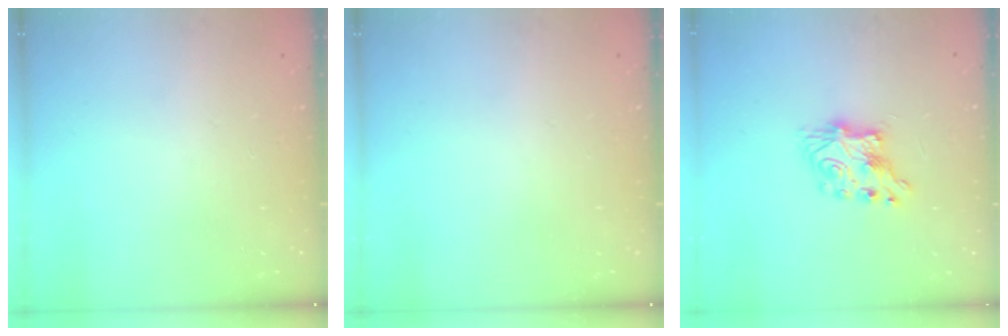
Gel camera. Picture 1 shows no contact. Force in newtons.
{"total": 0.0}
{"total": 7.5, "press": 7.5, "slide": 0.4}